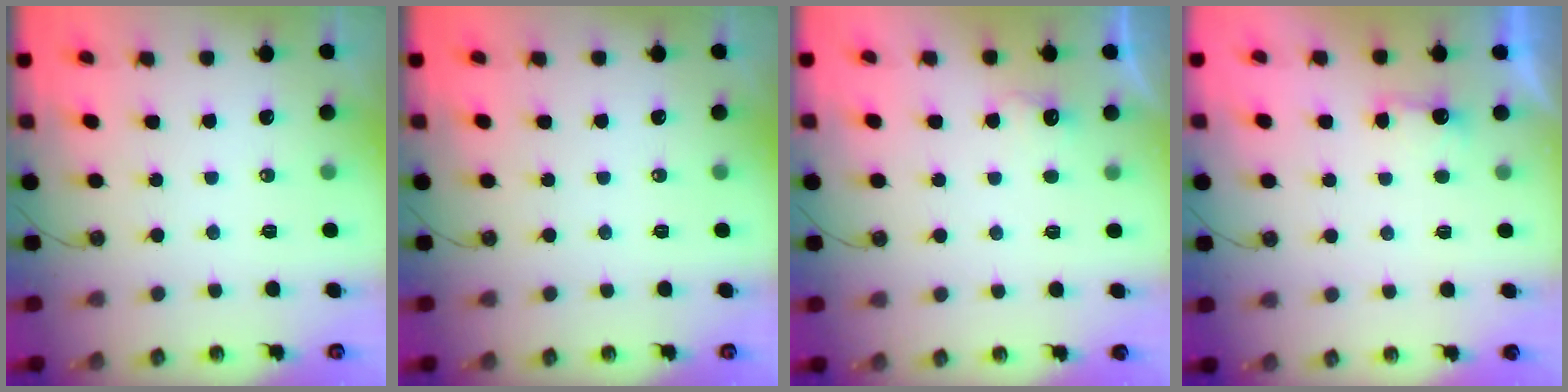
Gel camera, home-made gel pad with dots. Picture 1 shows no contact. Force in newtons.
{"total": 0.0}
{"total": 6.0, "press": 5.9, "slide": 1.0}
{"total": 2.3, "press": 2.1, "slide": 0.9}